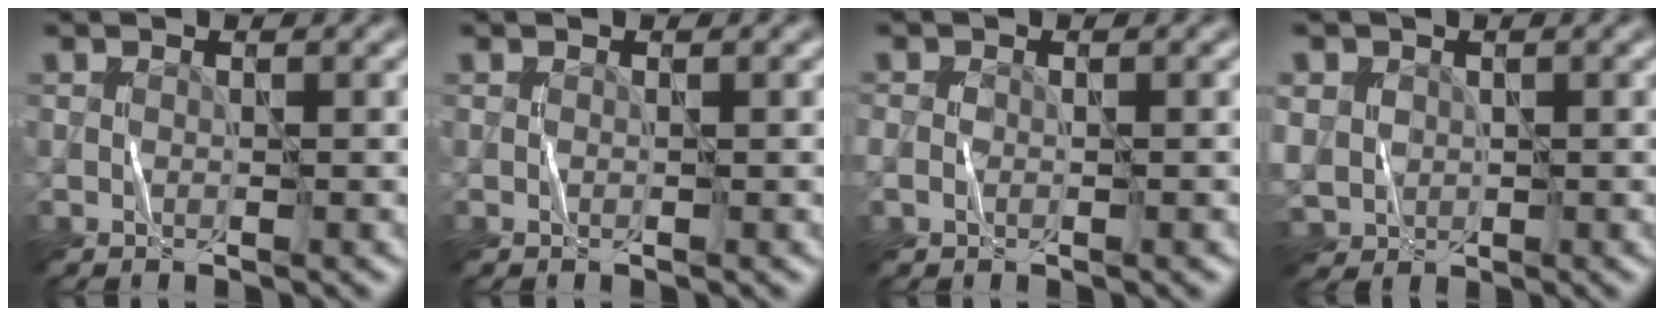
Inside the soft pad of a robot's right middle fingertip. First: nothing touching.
{"total": 0.0}
{"total": 1.1, "force": [-0.3, 0.8, 0.7], "torque": [-0.014, 0.000, -0.006]}
{"total": 4.0, "force": [0.4, 3.7, 1.6], "torque": [-0.055, 0.010, 0.005]}